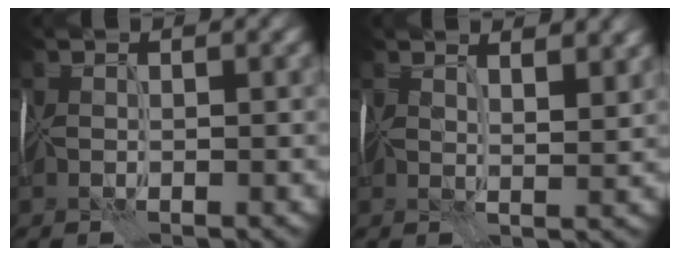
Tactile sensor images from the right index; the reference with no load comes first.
{"total": 4.1, "force": [2.8, 1.4, 2.7], "torque": [-0.034, 0.008, 0.028]}